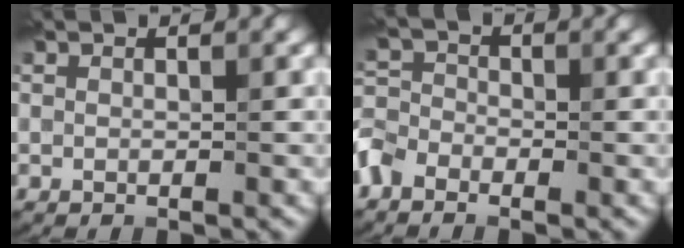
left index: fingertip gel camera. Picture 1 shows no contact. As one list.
[{"total": 3.2, "force": [-2.5, 1.9, 0.8], "torque": [-0.027, 0.001, -0.067]}]